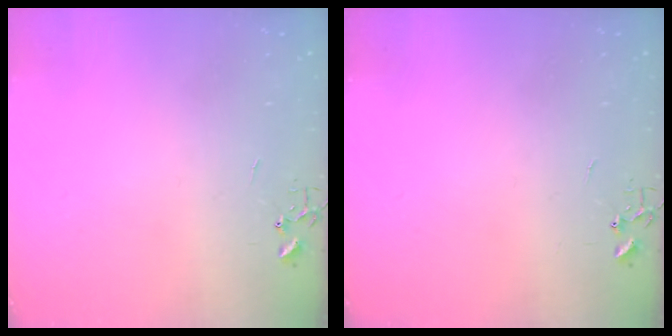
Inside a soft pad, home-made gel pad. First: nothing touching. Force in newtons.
{"total": 0.0}